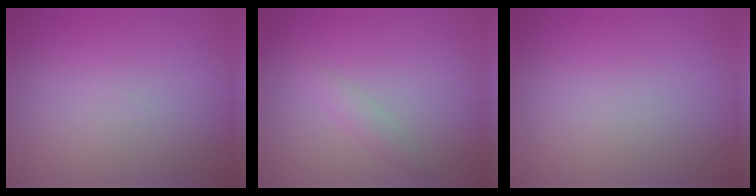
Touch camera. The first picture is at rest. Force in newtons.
{"total": 1.3, "press": 1.3, "slide": 0.1}
{"total": 0.0}